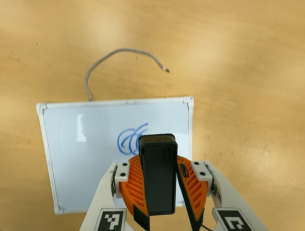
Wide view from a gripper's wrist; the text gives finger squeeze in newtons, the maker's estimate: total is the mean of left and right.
{"total": 9.1, "left": 9.4, "right": 8.7}